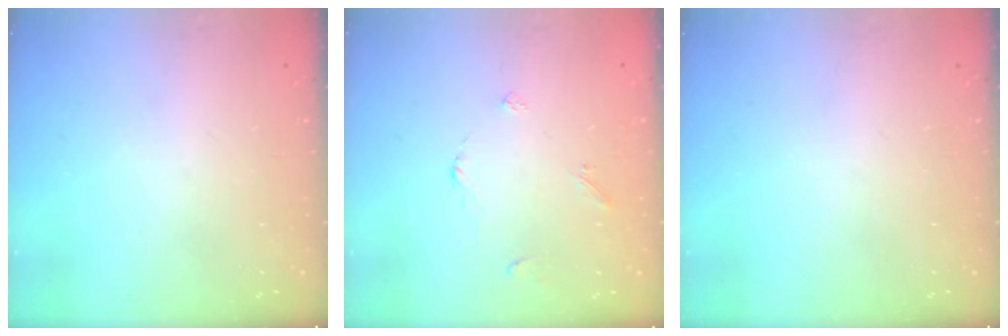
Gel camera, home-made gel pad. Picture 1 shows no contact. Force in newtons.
{"total": 2.9, "press": 2.9, "slide": 0.5}
{"total": 0.0}